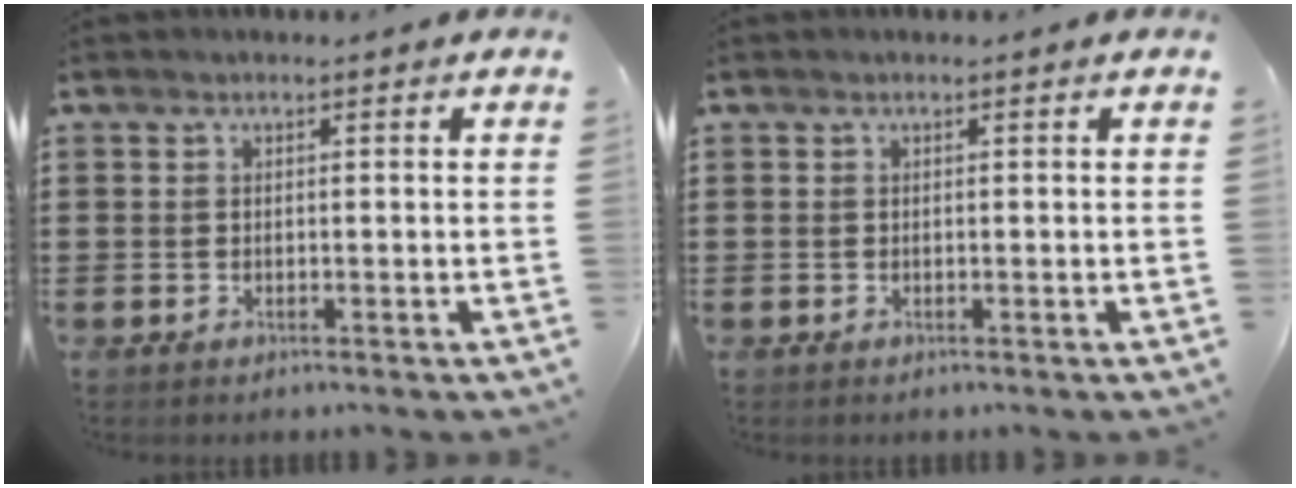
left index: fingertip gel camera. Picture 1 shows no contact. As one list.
[{"total": 0.0}]